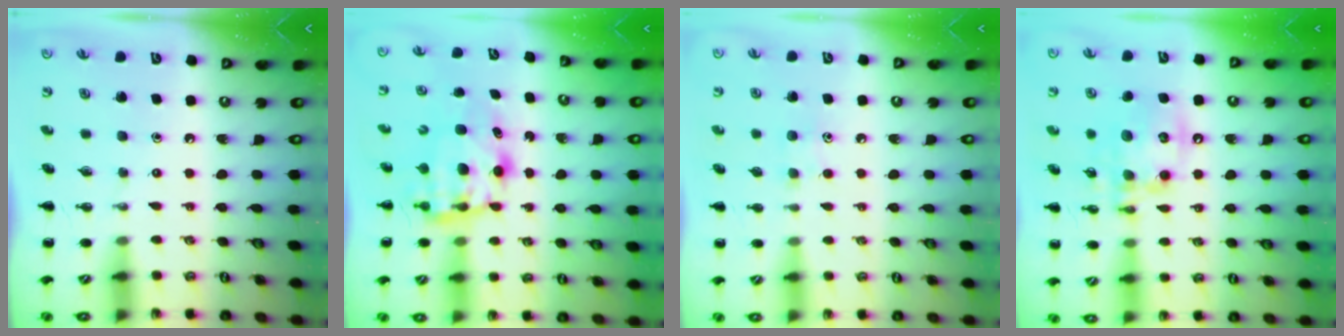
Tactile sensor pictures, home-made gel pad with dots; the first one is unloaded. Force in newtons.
{"total": 6.5, "press": 6.4, "slide": 0.9}
{"total": 5.0, "press": 4.7, "slide": 1.6}
{"total": 13.9, "press": 13.6, "slide": 3.1}